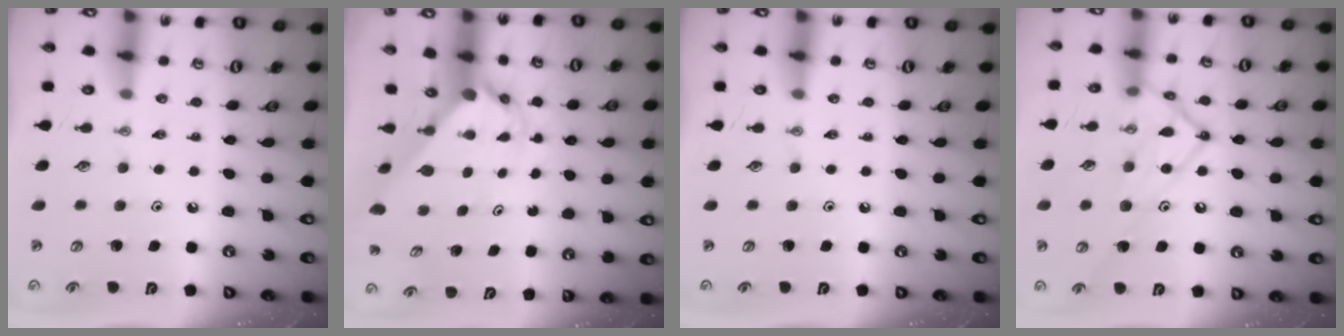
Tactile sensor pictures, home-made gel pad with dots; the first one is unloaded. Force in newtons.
{"total": 2.8, "press": 2.8, "slide": 0.3}
{"total": 0.0}
{"total": 16.0, "press": 15.9, "slide": 1.6}